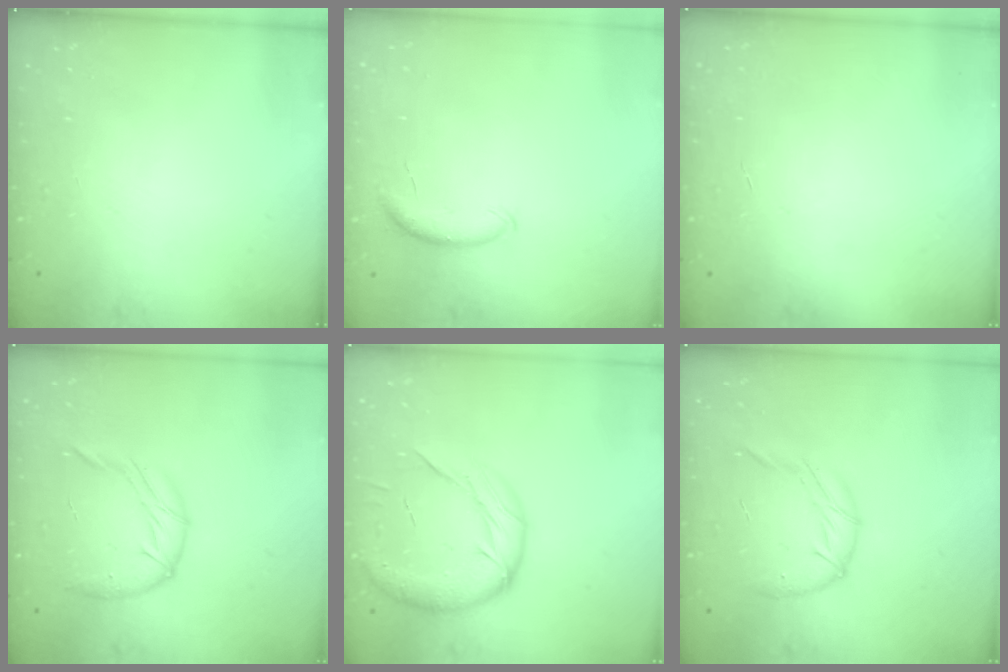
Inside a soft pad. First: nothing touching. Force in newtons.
{"total": 7.4, "press": 7.4, "slide": 1.1}
{"total": 0.0}
{"total": 10.8, "press": 10.7, "slide": 1.3}
{"total": 15.9, "press": 15.7, "slide": 1.9}
{"total": 9.5, "press": 9.4, "slide": 1.1}